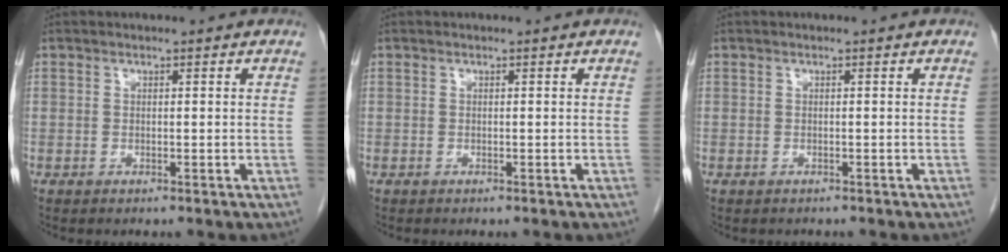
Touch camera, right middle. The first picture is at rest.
{"total": 0.0}
{"total": 0.7, "force": [-0.6, 0.3, 0.0], "torque": [-0.011, -0.001, -0.010]}